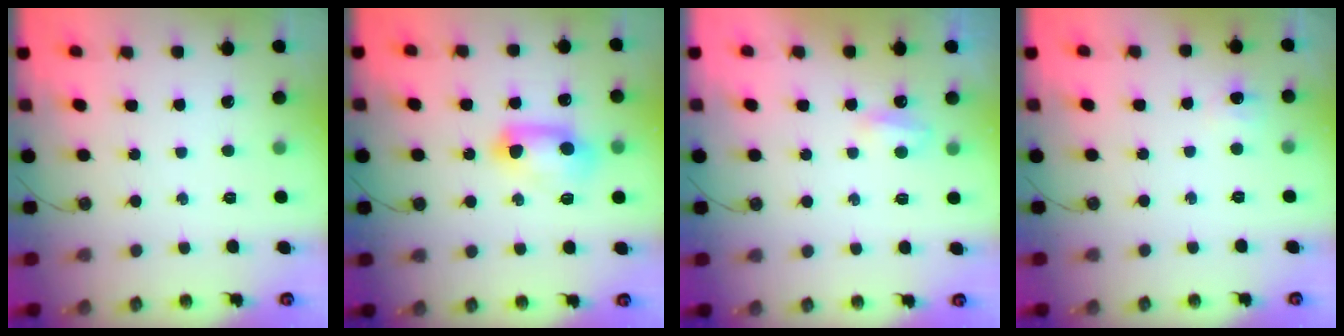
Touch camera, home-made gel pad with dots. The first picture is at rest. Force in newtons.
{"total": 10.9, "press": 10.4, "slide": 3.4}
{"total": 4.0, "press": 4.0, "slide": 0.7}
{"total": 3.6, "press": 3.5, "slide": 0.7}